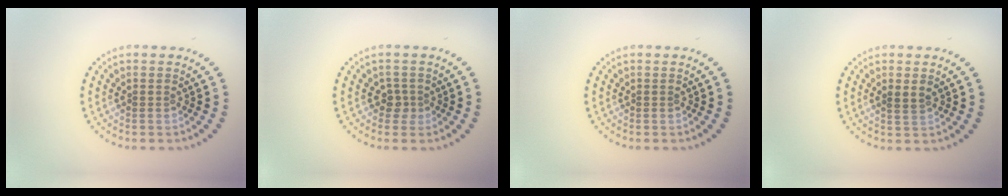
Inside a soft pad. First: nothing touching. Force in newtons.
{"total": 1.5, "press": 1.1, "slide": 1.0}
{"total": 0.0}
{"total": 1.2, "press": 1.1, "slide": 0.4}